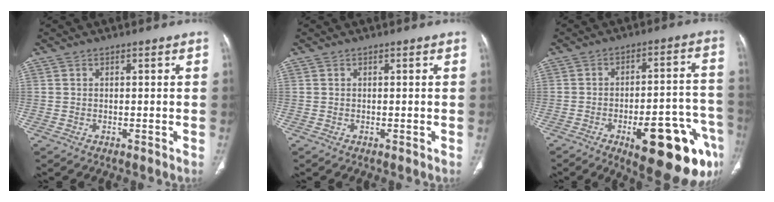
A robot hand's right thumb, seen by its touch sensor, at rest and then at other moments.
{"total": 0.0}
{"total": 21.9, "force": [-10.4, 7.0, 18.0], "torque": [-0.168, 0.052, -0.131]}